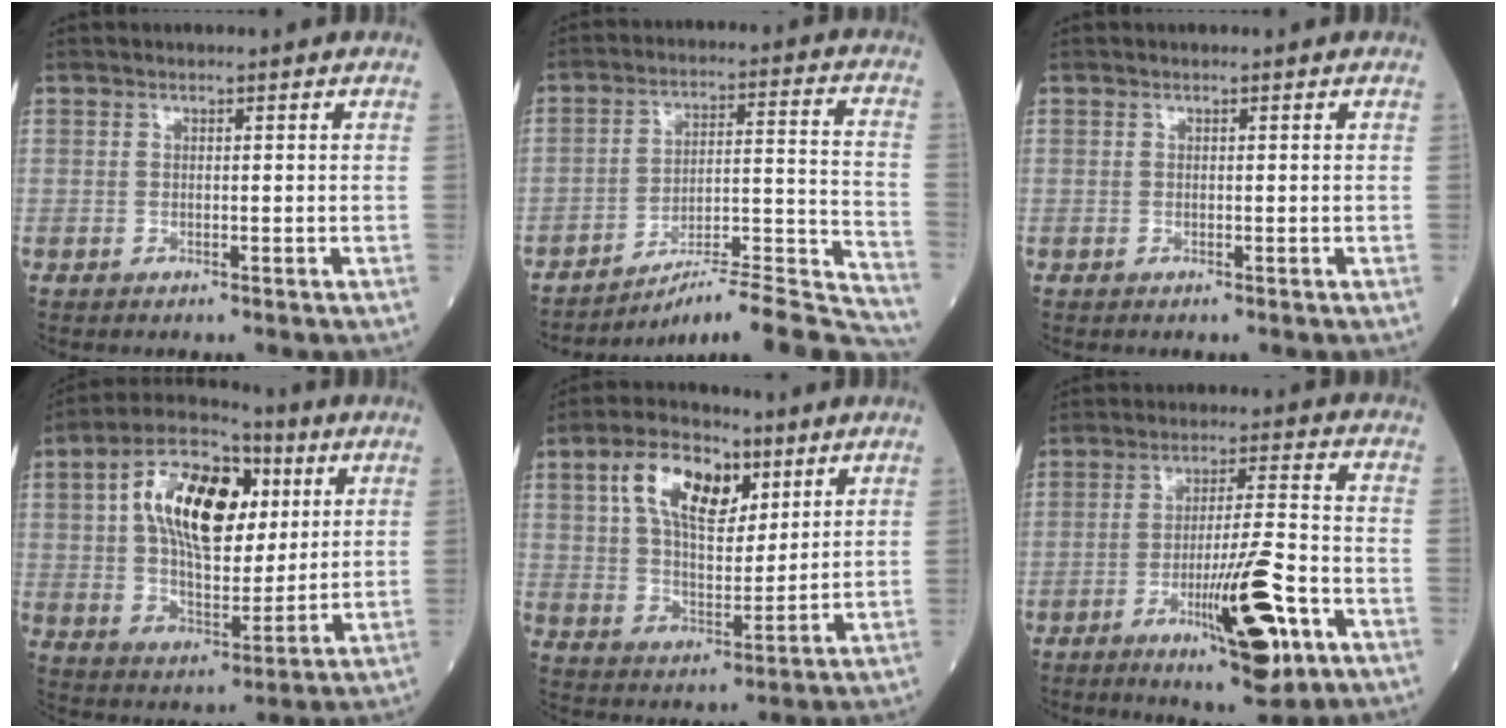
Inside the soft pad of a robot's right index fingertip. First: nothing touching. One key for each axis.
{"total": 21.3, "fx": -20.2, "fy": -0.3, "fz": 6.6, "tx": -0.050, "ty": 0.020, "tz": -0.289}
{"total": 0.0}
{"total": 18.0, "fx": 5.3, "fy": 8.7, "fz": 14.8, "tx": -0.273, "ty": 0.028, "tz": 0.087}
{"total": 12.5, "fx": 5.5, "fy": 6.2, "fz": 9.3, "tx": -0.179, "ty": 0.023, "tz": 0.101}
{"total": 12.6, "fx": -5.5, "fy": 1.3, "fz": 11.2, "tx": -0.180, "ty": -0.012, "tz": -0.084}